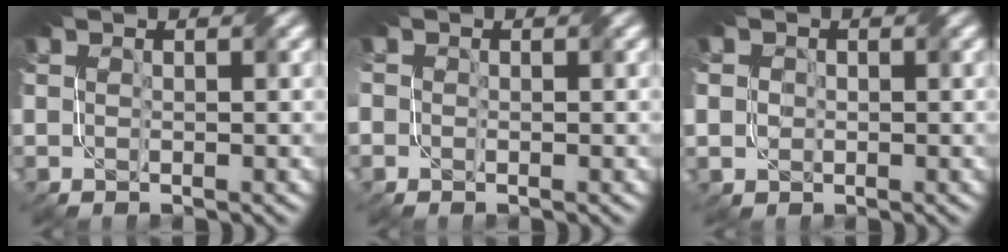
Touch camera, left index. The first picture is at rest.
{"total": 3.0, "force": [0.5, 2.5, 1.6], "torque": [-0.040, 0.013, -0.010]}
{"total": 3.1, "force": [0.9, 2.8, 1.0], "torque": [-0.032, 0.010, 0.004]}